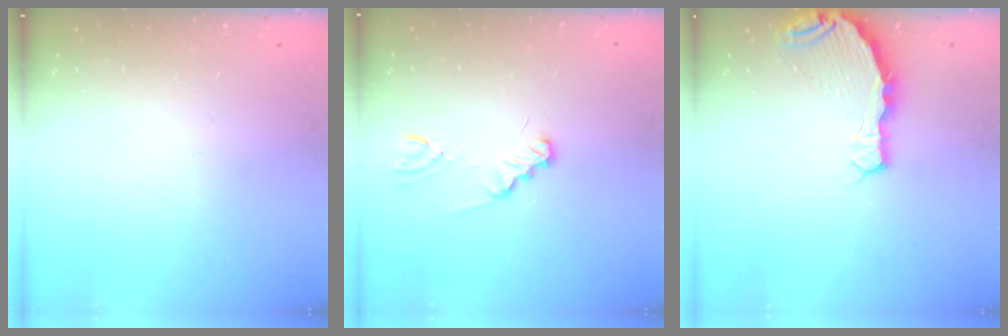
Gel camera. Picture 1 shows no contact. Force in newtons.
{"total": 1.9, "press": 1.9, "slide": 0.2}
{"total": 5.9, "press": 5.7, "slide": 1.4}